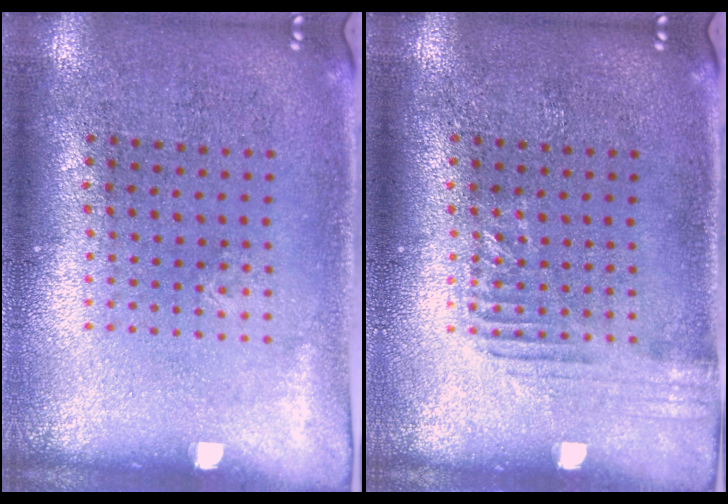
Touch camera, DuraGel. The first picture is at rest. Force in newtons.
{"total": 1.3, "press": 1.3, "slide": 0.2}